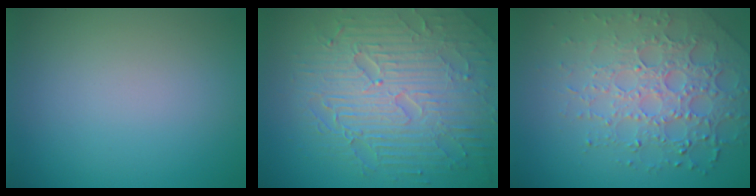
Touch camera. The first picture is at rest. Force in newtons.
{"total": 9.7, "press": 6.5, "slide": 7.2}
{"total": 6.4, "press": 4.9, "slide": 4.1}